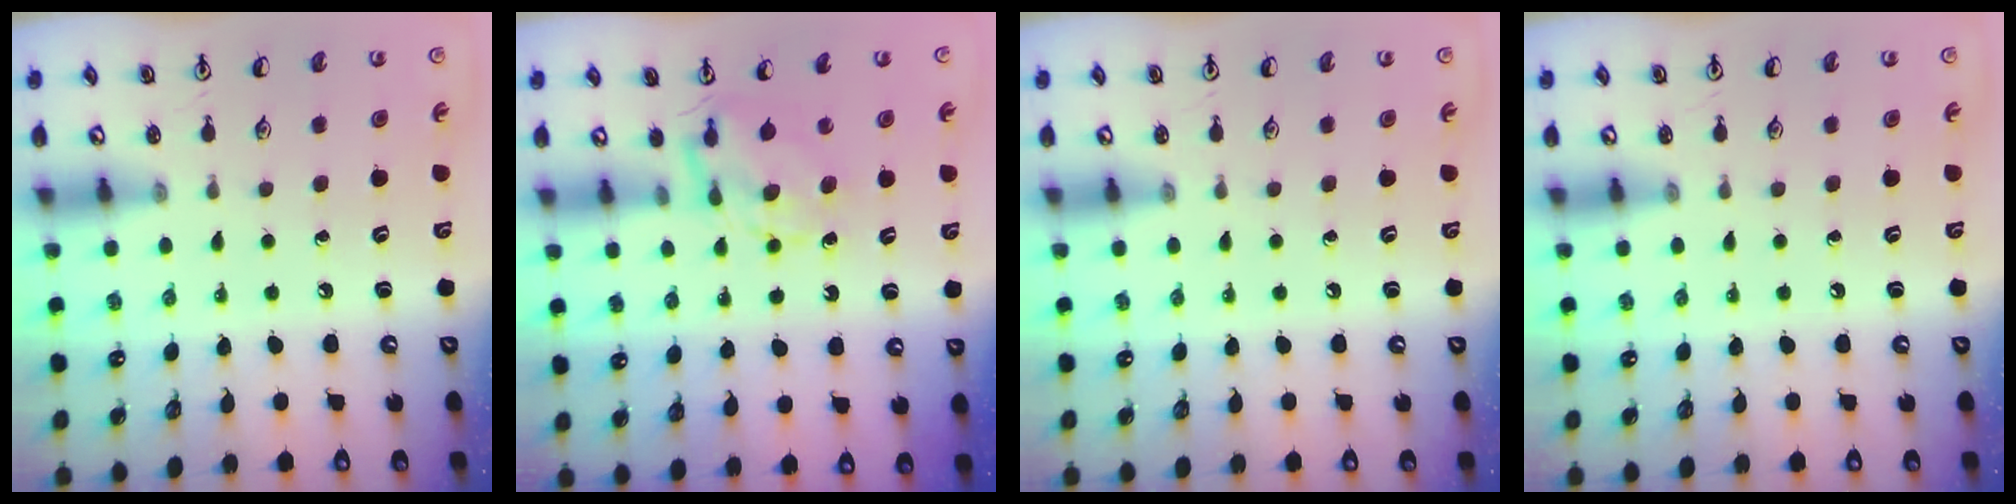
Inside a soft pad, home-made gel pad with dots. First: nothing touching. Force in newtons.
{"total": 6.2, "press": 6.1, "slide": 0.6}
{"total": 0.0}
{"total": 0.0}